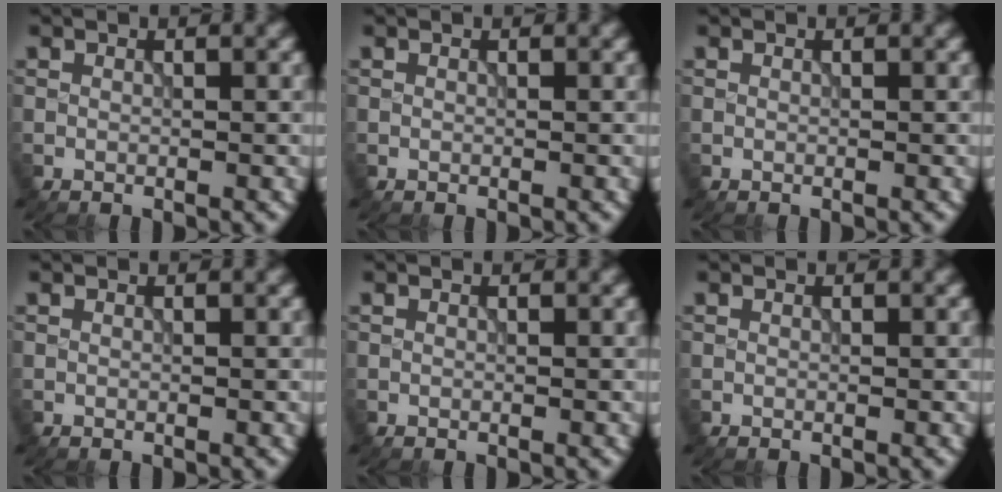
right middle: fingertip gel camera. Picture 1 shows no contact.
{"total": 0.0}
{"total": 0.0}
{"total": 0.0}
{"total": 0.0}
{"total": 0.0}